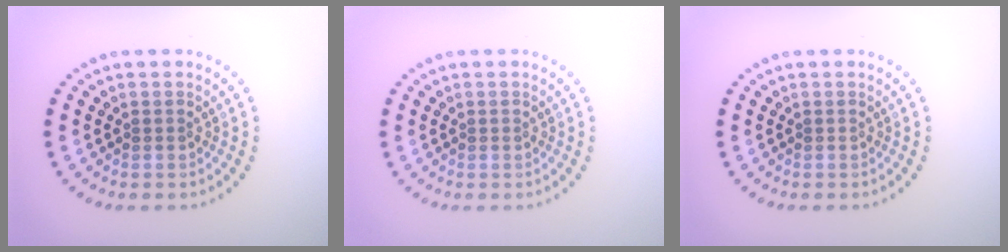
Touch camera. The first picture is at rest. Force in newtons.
{"total": 0.0}
{"total": 0.0}